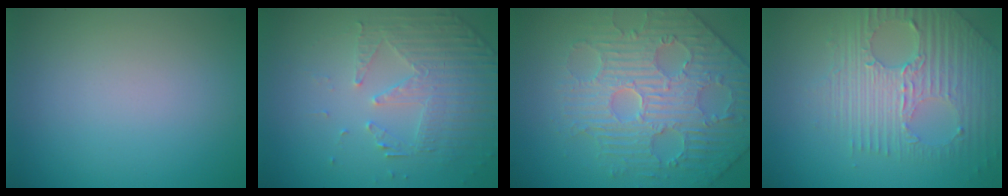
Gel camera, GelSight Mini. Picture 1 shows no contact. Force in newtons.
{"total": 5.0, "press": 3.5, "slide": 3.6}
{"total": 5.3, "press": 5.2, "slide": 1.2}
{"total": 7.1, "press": 4.6, "slide": 5.4}